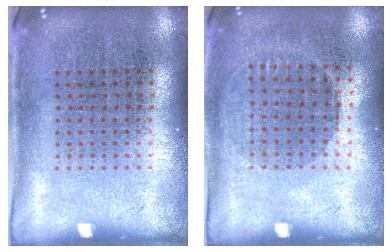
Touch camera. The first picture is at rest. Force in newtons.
{"total": 1.0, "press": 0.9, "slide": 0.4}